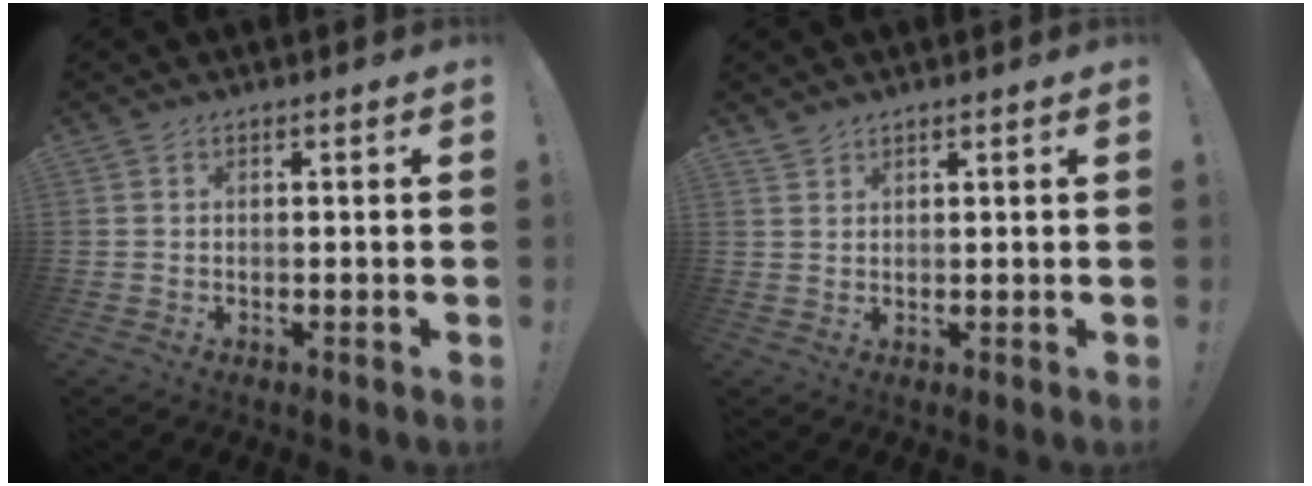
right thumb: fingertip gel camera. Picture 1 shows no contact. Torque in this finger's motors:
{"motor_torque": [-0.03, 0.06, -0.32, 0.56, 0.09]}